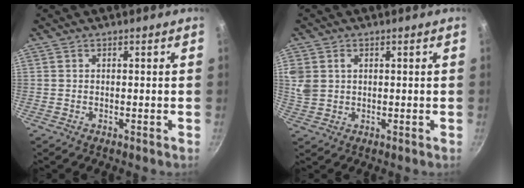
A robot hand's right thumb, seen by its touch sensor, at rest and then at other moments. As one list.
[{"total": 5.8, "force": [1.6, 4.6, 3.2], "torque": [-0.063, 0.002, 0.037]}]